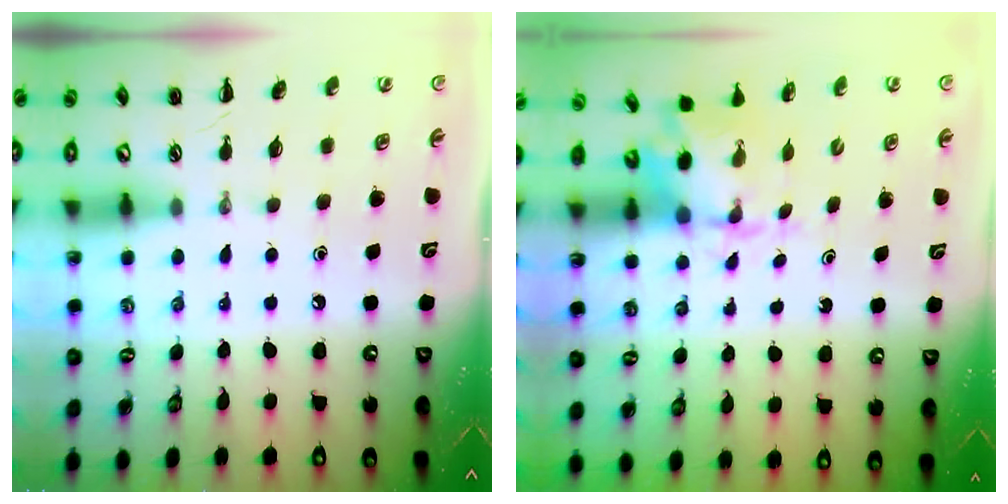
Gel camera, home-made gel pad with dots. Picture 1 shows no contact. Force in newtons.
{"total": 4.1, "press": 4.1, "slide": 0.4}